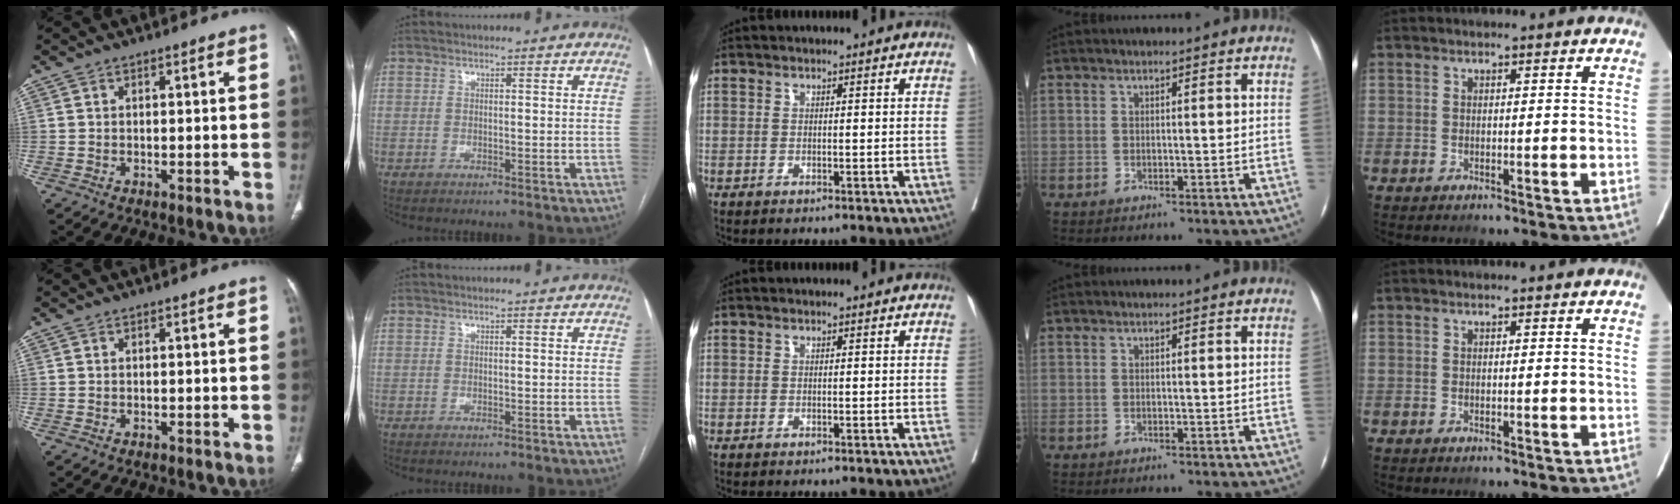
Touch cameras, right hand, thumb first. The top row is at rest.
{}